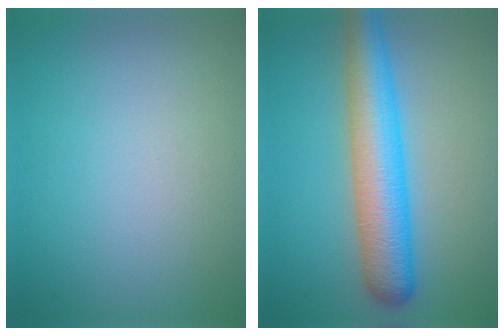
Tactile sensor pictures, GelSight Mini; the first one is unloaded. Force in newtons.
{"total": 7.3, "press": 7.3, "slide": 0.1}